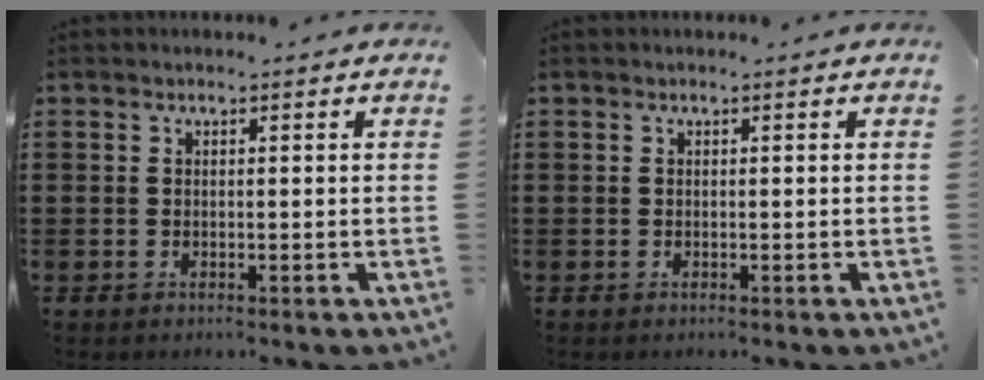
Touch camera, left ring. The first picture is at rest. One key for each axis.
{"total": 0.0}